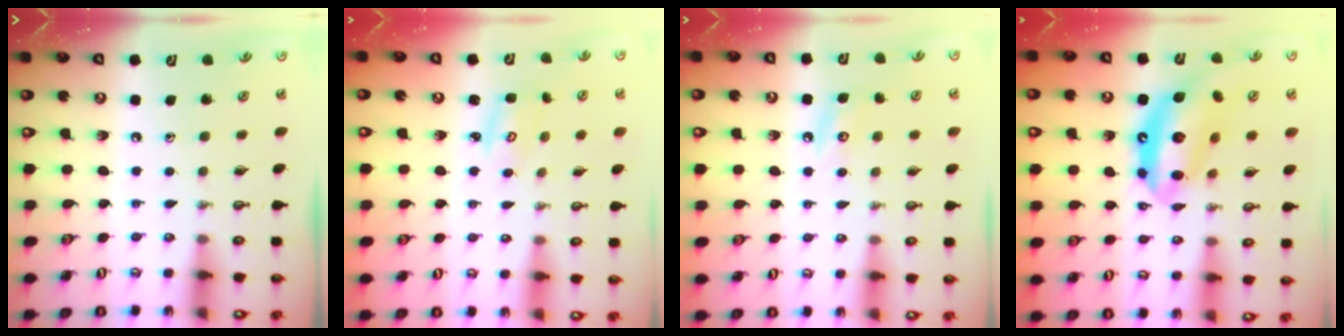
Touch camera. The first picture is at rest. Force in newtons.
{"total": 2.8, "press": 2.8, "slide": 0.4}
{"total": 4.0, "press": 3.9, "slide": 0.4}
{"total": 14.8, "press": 14.7, "slide": 1.4}